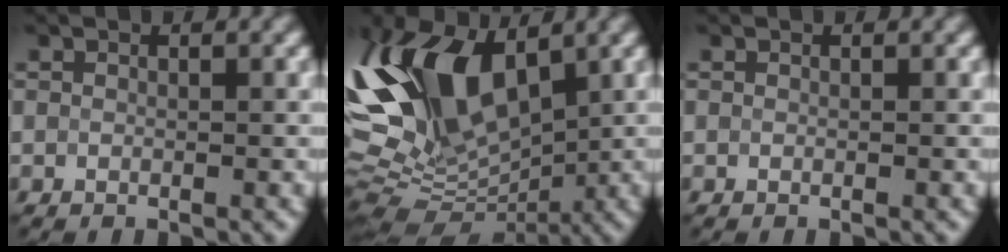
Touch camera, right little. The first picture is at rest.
{"total": 12.1, "force": [3.5, 5.8, 10.0], "torque": [-0.197, 0.018, 0.052]}
{"total": 0.0}